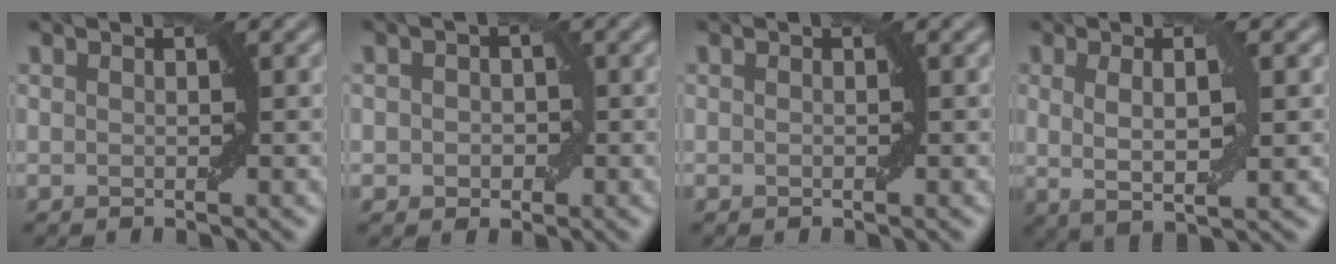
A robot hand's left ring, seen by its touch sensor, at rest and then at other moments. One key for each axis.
{"total": 1.9, "fx": -0.2, "fy": 1.6, "fz": 1.0, "tx": -0.004, "ty": -0.001, "tz": -0.007}
{"total": 0.0}
{"total": 3.9, "fx": 0.6, "fy": 0.8, "fz": 3.8, "tx": -0.068, "ty": -0.004, "tz": 0.013}